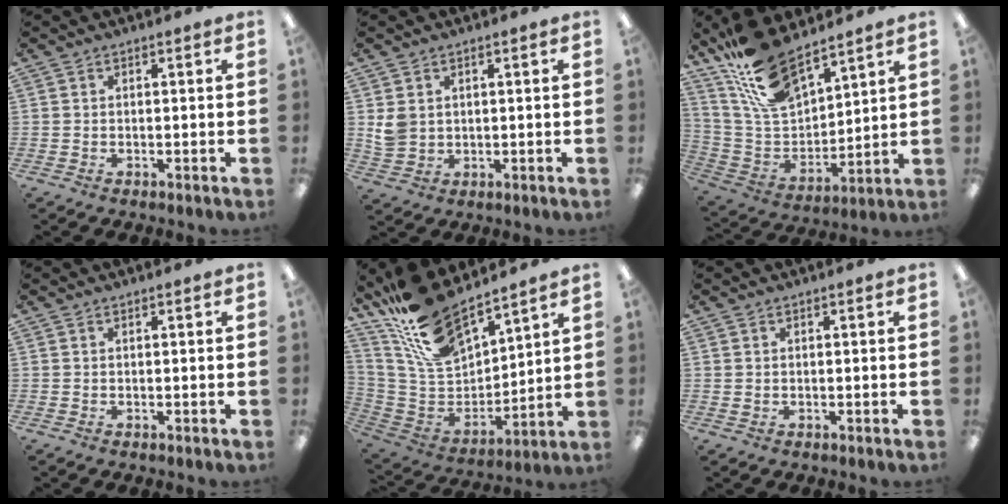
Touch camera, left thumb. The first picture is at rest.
{"total": 4.3, "force": [1.7, 3.4, 1.9], "torque": [-0.033, 0.002, 0.034]}
{"total": 17.5, "force": [14.0, 6.3, 8.4], "torque": [-0.185, -0.077, 0.258]}
{"total": 0.0}
{"total": 20.1, "force": [16.8, 7.0, 8.6], "torque": [-0.192, -0.102, 0.309]}
{"total": 0.6, "force": [0.4, 0.3, 0.2], "torque": [-0.005, 0.002, 0.008]}